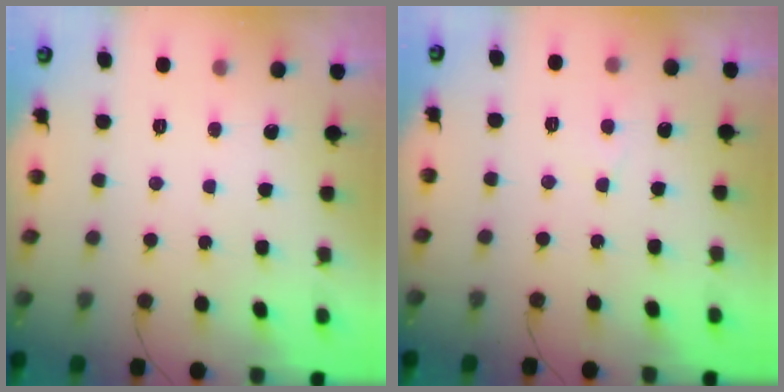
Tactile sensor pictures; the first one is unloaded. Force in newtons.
{"total": 2.5, "press": 2.4, "slide": 0.4}